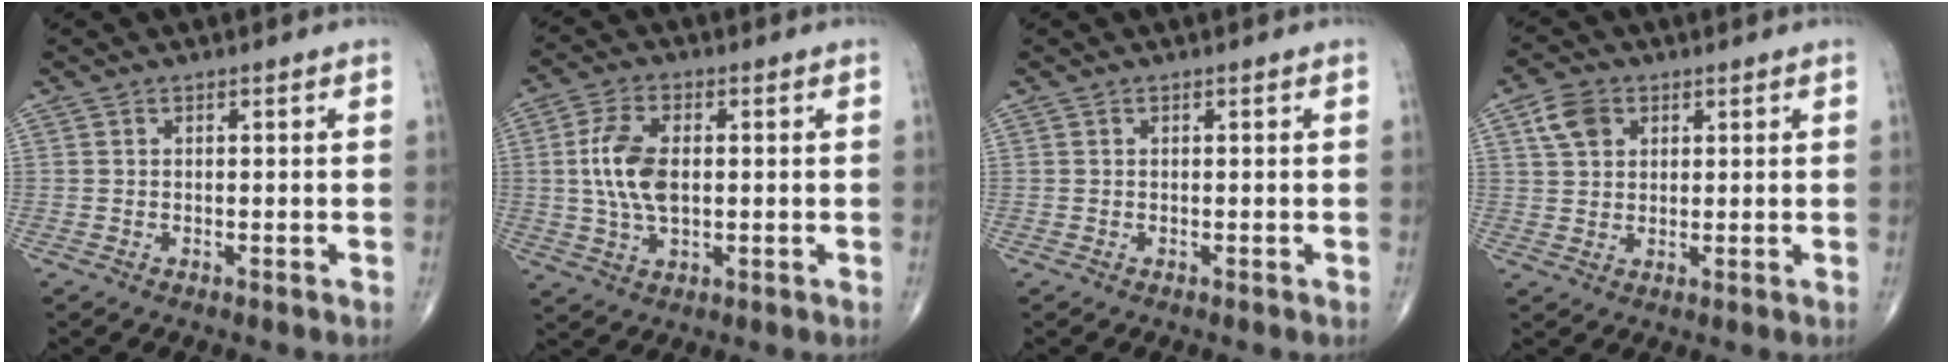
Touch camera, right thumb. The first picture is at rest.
{"total": 9.3, "force": [0.6, 5.0, 7.8], "torque": [-0.159, 0.001, 0.013]}
{"total": 0.0}
{"total": 5.7, "force": [2.3, 4.2, 3.0], "torque": [-0.043, 0.000, 0.041]}